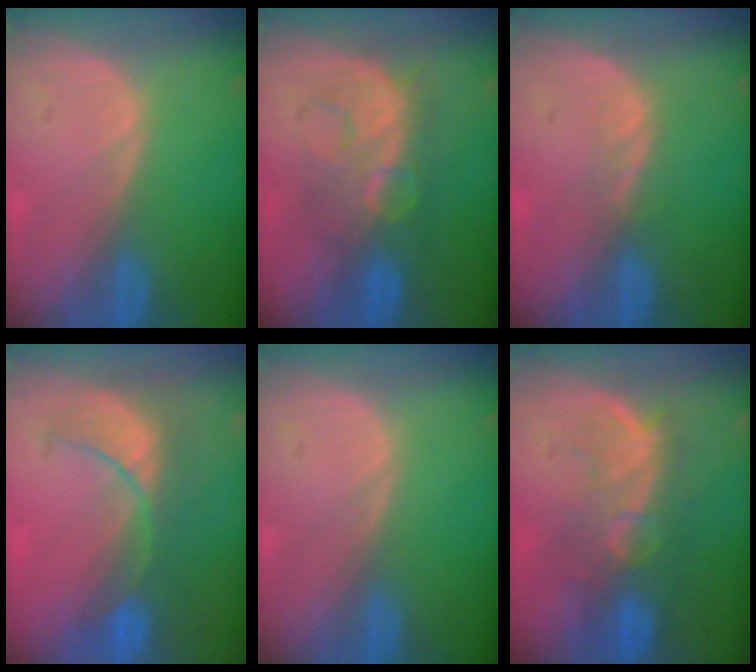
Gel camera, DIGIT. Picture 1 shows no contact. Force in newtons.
{"total": 8.0, "press": 7.9, "slide": 1.5}
{"total": 1.5, "press": 1.5, "slide": 0.2}
{"total": 7.9, "press": 7.8, "slide": 1.3}
{"total": 0.0}
{"total": 9.6, "press": 8.7, "slide": 4.0}